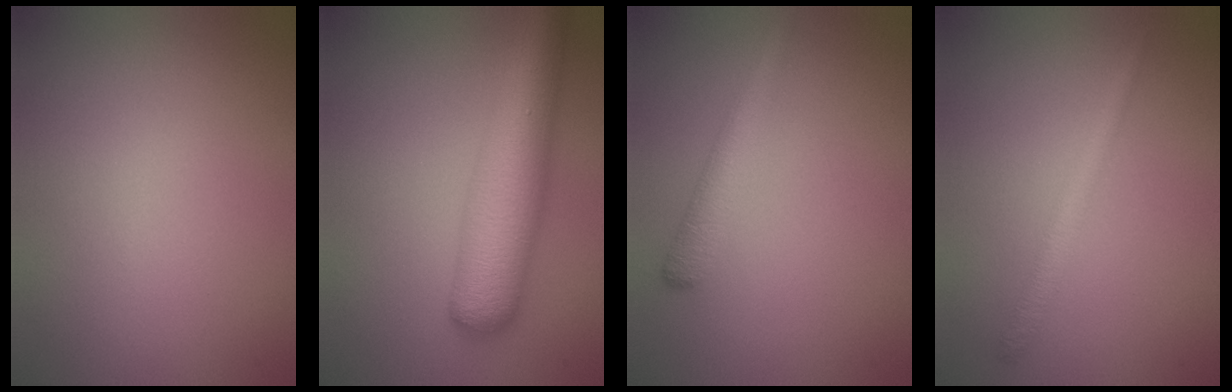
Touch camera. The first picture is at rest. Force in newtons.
{"total": 8.4, "press": 8.4, "slide": 0.3}
{"total": 2.6, "press": 2.6, "slide": 0.0}
{"total": 1.8, "press": 1.8, "slide": 0.1}